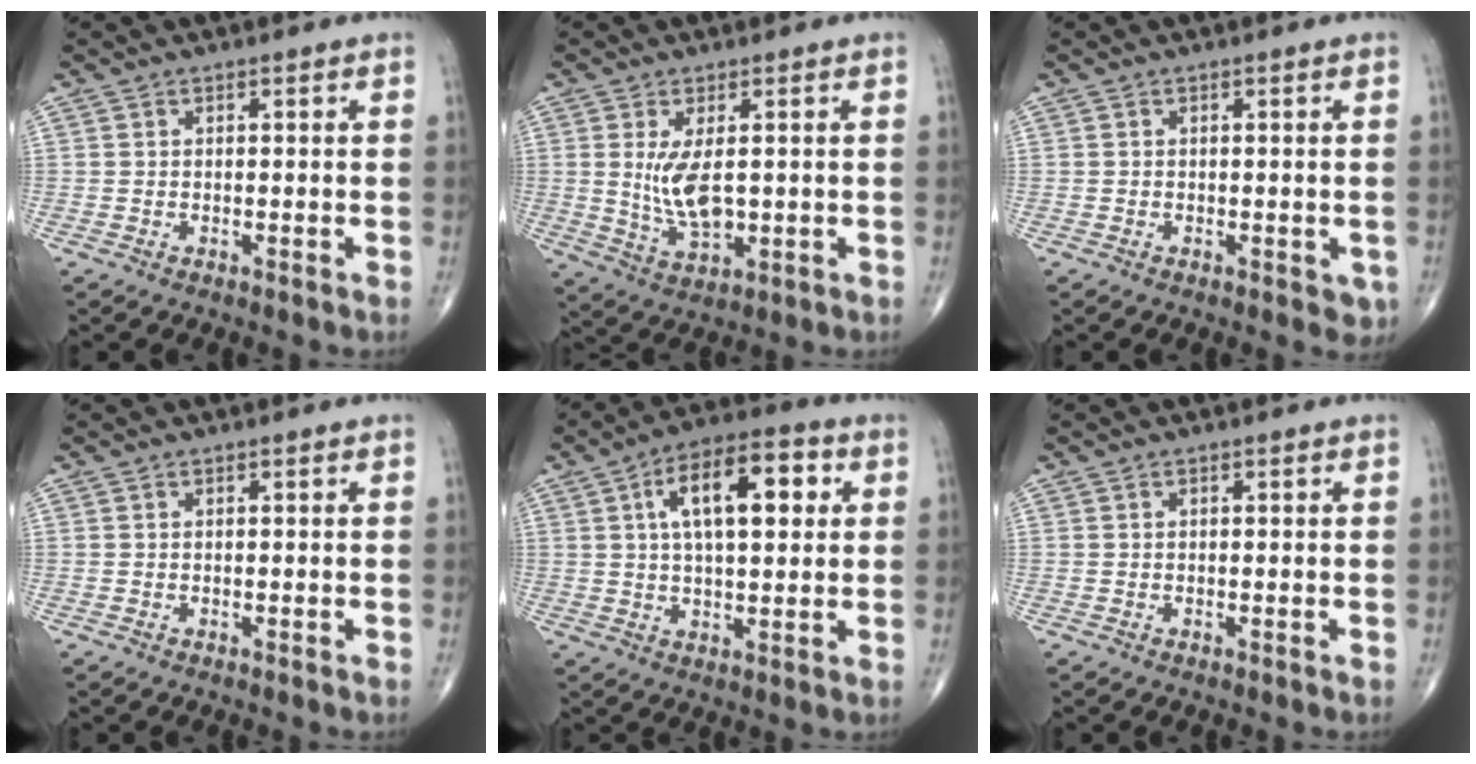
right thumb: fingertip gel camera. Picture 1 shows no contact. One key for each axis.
{"total": 7.7, "fx": 0.8, "fy": 3.4, "fz": 6.9, "tx": -0.132, "ty": -0.018, "tz": 0.028}
{"total": 2.5, "fx": -0.7, "fy": 1.4, "fz": 1.9, "tx": -0.006, "ty": -0.001, "tz": -0.009}
{"total": 0.0}
{"total": 14.6, "fx": 3.9, "fy": 6.5, "fz": 12.5, "tx": -0.185, "ty": 0.014, "tz": 0.058}
{"total": 0.0}